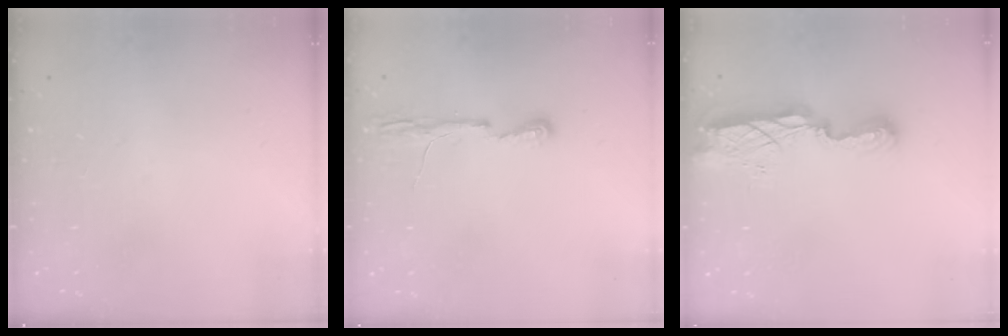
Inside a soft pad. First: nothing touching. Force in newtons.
{"total": 4.3, "press": 4.2, "slide": 0.6}
{"total": 8.9, "press": 8.9, "slide": 0.5}